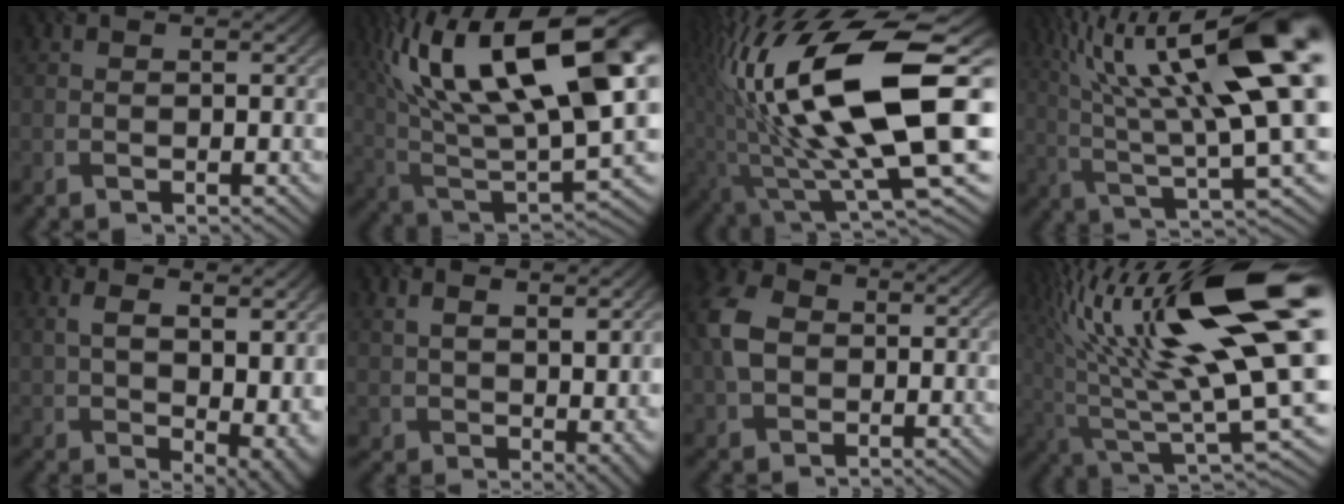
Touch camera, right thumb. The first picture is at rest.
{"total": 21.3, "force": [7.6, 8.3, 18.1], "torque": [-0.354, 0.038, 0.146]}
{"total": 19.4, "force": [2.1, 6.8, 18.0], "torque": [-0.349, -0.021, 0.044]}
{"total": 19.7, "force": [7.1, 5.3, 17.6], "torque": [-0.312, 0.030, 0.131]}
{"total": 12.0, "force": [4.1, 6.0, 9.6], "torque": [-0.153, -0.002, 0.083]}
{"total": 9.7, "force": [5.1, 5.0, 6.5], "torque": [-0.130, -0.009, 0.116]}
{"total": 7.9, "force": [0.4, 5.9, 5.3], "torque": [-0.159, 0.014, -0.004]}
{"total": 20.9, "force": [8.0, 7.1, 17.9], "torque": [-0.314, 0.016, 0.153]}